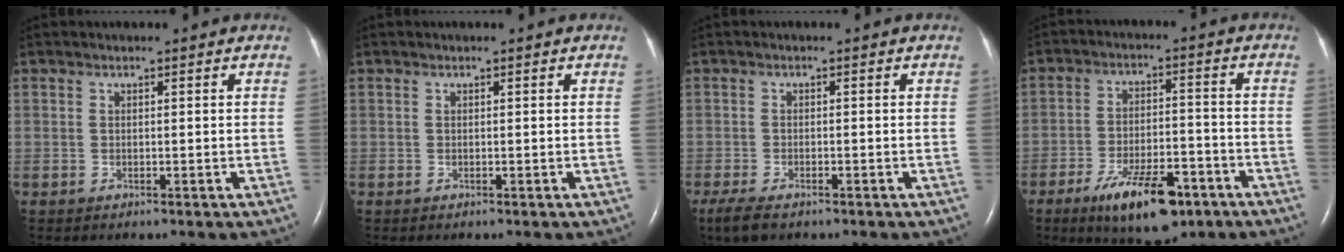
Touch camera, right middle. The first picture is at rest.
{"total": 0.0}
{"total": 4.5, "force": [-3.2, 1.6, 2.7], "torque": [-0.056, -0.012, -0.050]}
{"total": 12.0, "force": [-7.3, 4.1, 8.7], "torque": [-0.148, -0.006, -0.113]}